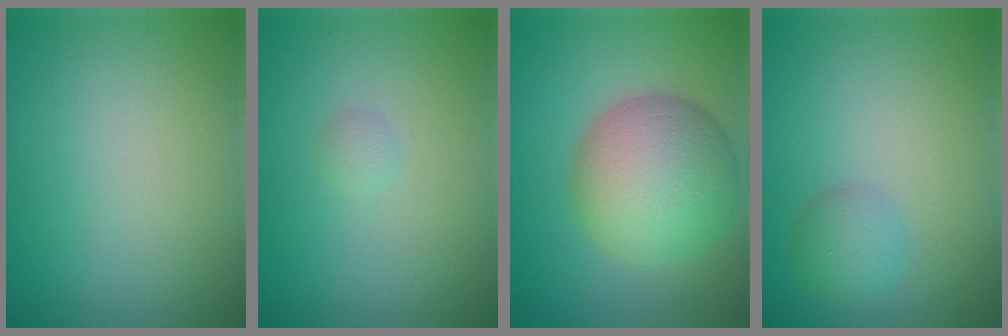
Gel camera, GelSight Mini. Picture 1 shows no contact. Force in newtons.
{"total": 0.7, "press": 0.7, "slide": 0.0}
{"total": 9.0, "press": 9.0, "slide": 0.6}
{"total": 2.1, "press": 2.1, "slide": 0.1}